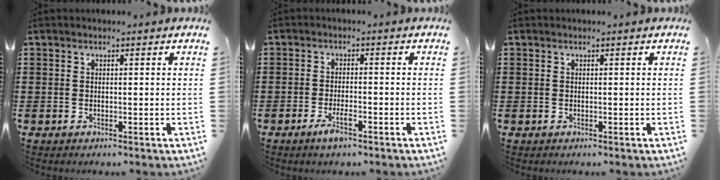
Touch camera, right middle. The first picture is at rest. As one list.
[{"total": 3.5, "force": [-2.0, 0.8, 2.7], "torque": [-0.058, -0.002, -0.040]}, {"total": 0.0}]